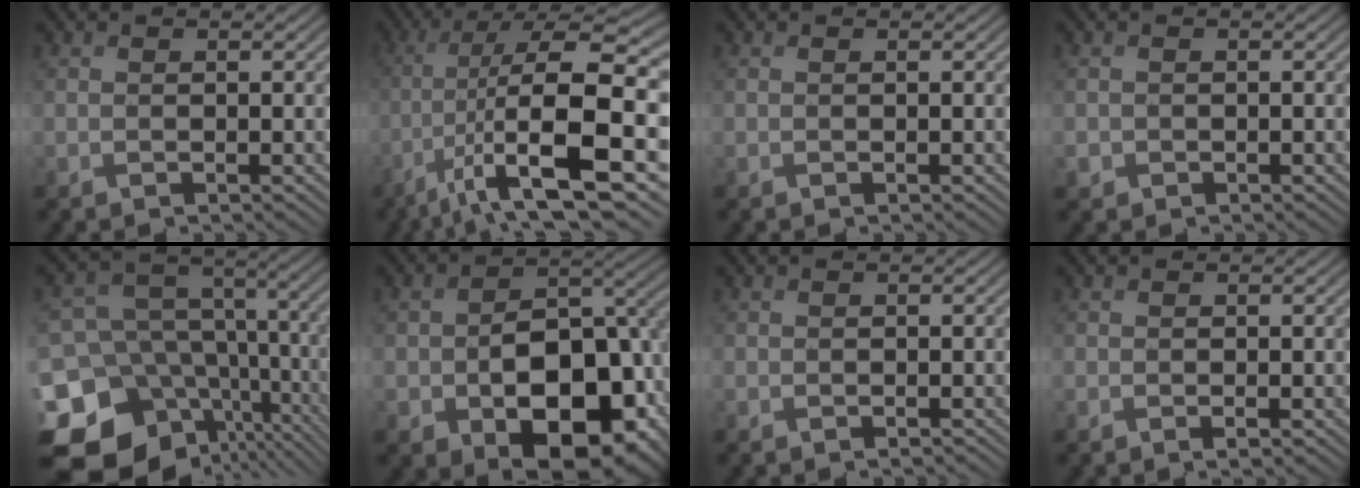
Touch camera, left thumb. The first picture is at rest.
{"total": 15.3, "force": [-5.4, 4.3, 13.6], "torque": [-0.251, -0.011, -0.082]}
{"total": 0.0}
{"total": 1.1, "force": [-0.4, 1.0, 0.1], "torque": [0.000, -0.007, -0.011]}
{"total": 17.9, "force": [-8.2, 13.2, 8.9], "torque": [-0.229, -0.022, -0.104]}
{"total": 16.9, "force": [-6.4, 10.9, 11.2], "torque": [-0.149, -0.039, -0.082]}
{"total": 0.5, "force": [-0.3, 0.4, 0.1], "torque": [-0.001, -0.005, -0.006]}
{"total": 0.8, "force": [-0.3, 0.5, 0.5], "torque": [-0.009, -0.004, -0.005]}